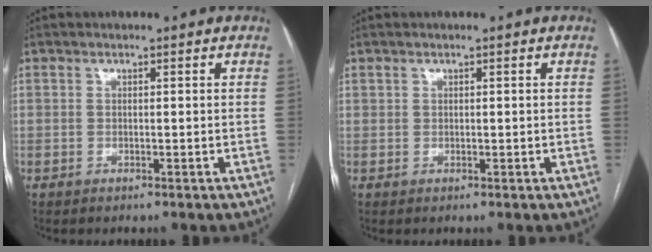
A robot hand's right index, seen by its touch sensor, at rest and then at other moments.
{"total": 0.6, "force": [0.4, 0.4, 0.0], "torque": [0.006, 0.000, 0.007]}